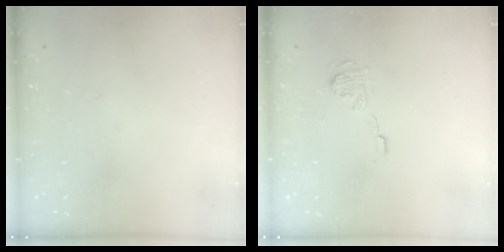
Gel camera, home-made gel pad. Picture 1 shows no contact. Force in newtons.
{"total": 8.8, "press": 8.7, "slide": 0.9}